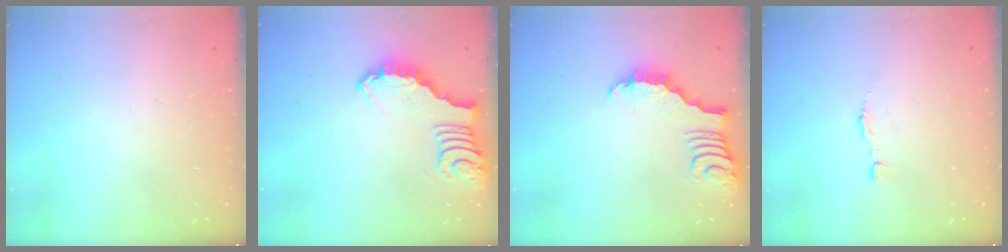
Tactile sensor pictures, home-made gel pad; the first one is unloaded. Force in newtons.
{"total": 3.6, "press": 3.6, "slide": 0.1}
{"total": 2.6, "press": 2.6, "slide": 0.3}
{"total": 2.7, "press": 2.7, "slide": 0.3}